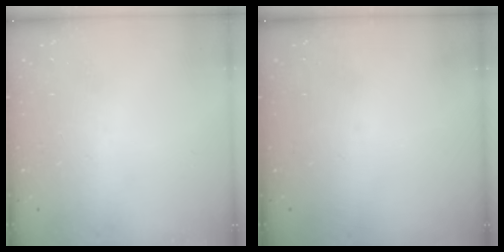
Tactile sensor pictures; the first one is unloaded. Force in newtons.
{"total": 0.0}